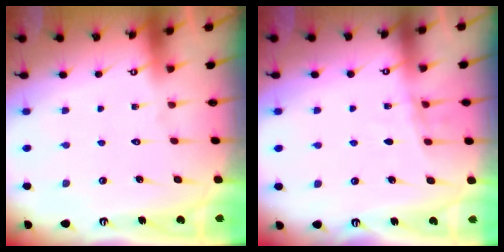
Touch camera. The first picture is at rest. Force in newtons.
{"total": 5.6, "press": 5.5, "slide": 1.3}